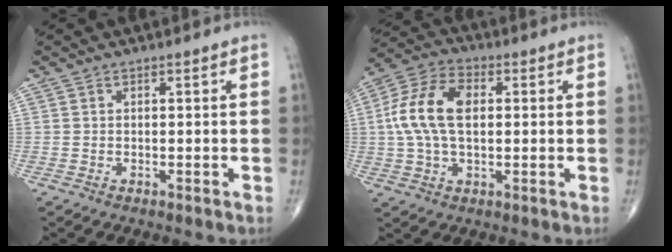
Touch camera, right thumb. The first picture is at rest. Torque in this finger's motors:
{"motor_torque": [0.16, 0.25, 1.08, 0.43, 0.15]}